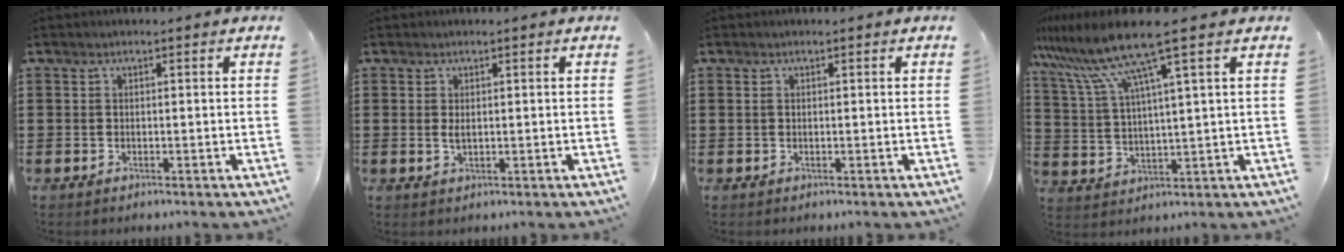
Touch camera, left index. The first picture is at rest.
{"total": 1.5, "force": [0.1, 0.6, 1.3], "torque": [-0.028, 0.002, 0.002]}
{"total": 0.5, "force": [0.2, 0.3, 0.4], "torque": [-0.010, 0.002, 0.003]}
{"total": 11.4, "force": [7.5, 0.3, 8.5], "torque": [-0.212, -0.036, 0.116]}